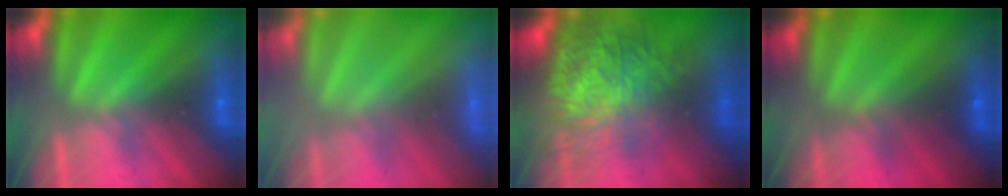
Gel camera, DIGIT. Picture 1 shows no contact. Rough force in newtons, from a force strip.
{"total": 8.5}
{"total": 9.6}
{"total": 2.8}